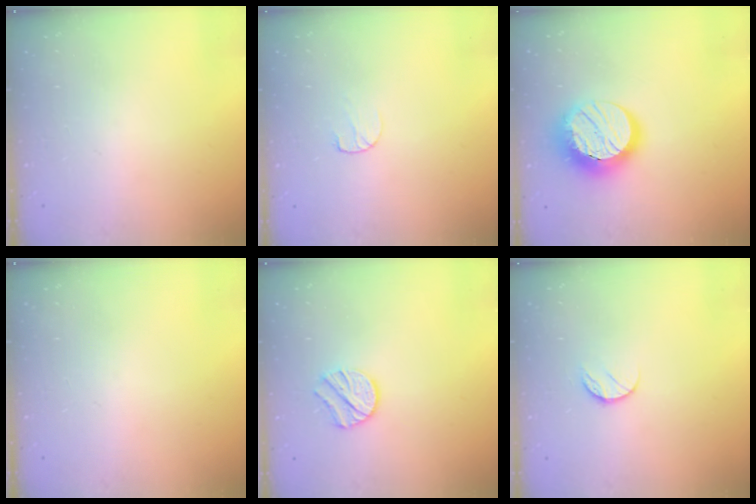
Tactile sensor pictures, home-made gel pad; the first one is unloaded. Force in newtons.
{"total": 5.8, "press": 5.8, "slide": 0.5}
{"total": 15.3, "press": 15.3, "slide": 1.1}
{"total": 0.0}
{"total": 8.5, "press": 8.4, "slide": 0.6}
{"total": 7.0, "press": 6.9, "slide": 0.6}